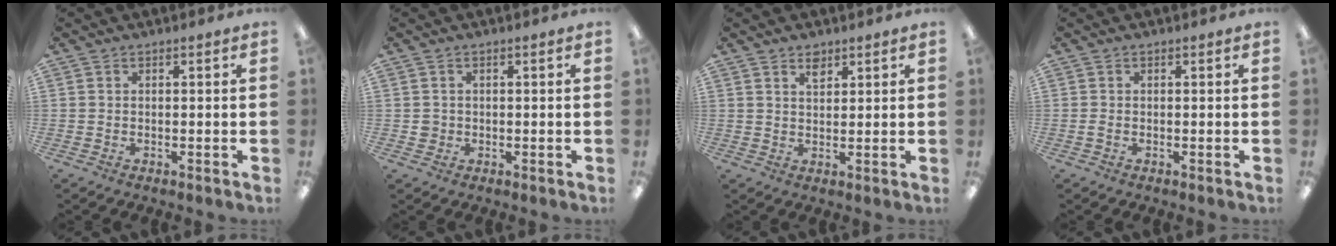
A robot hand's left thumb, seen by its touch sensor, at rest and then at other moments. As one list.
[{"total": 1.9, "force": [0.1, 1.8, 0.4], "torque": [-0.003, 0.001, -0.003]}, {"total": 3.1, "force": [2.3, 1.6, 1.3], "torque": [-0.014, -0.006, 0.039]}, {"total": 0.8, "force": [-0.2, 0.4, 0.7], "torque": [-0.012, 0.001, -0.003]}]